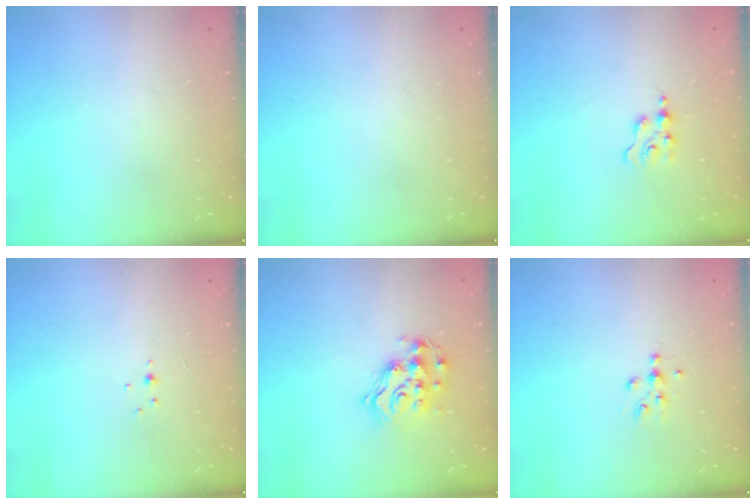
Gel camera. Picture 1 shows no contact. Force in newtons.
{"total": 0.0}
{"total": 2.0, "press": 2.0, "slide": 0.2}
{"total": 2.9, "press": 2.8, "slide": 0.9}
{"total": 12.6, "press": 12.6, "slide": 0.9}
{"total": 4.9, "press": 4.9, "slide": 0.7}